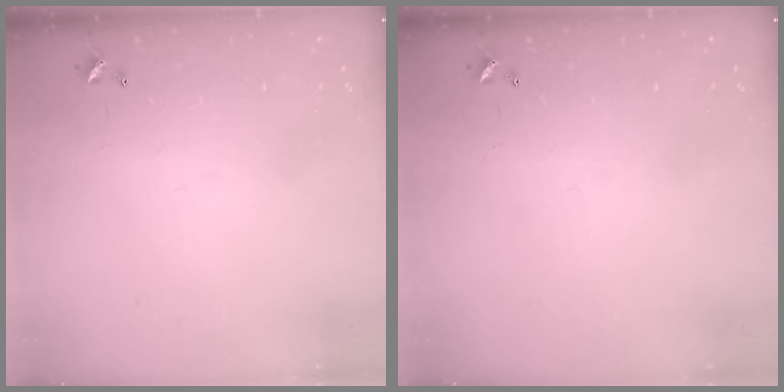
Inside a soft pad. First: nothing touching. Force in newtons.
{"total": 0.0}